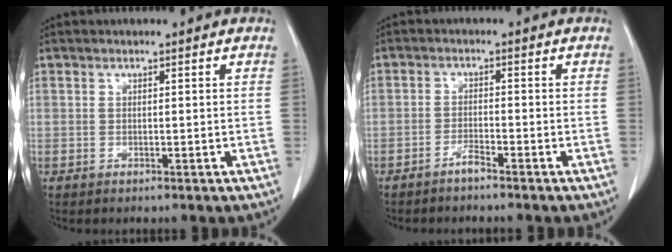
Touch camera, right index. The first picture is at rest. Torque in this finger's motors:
{"motor_torque": [0.05, -0.02, 0.00, 0.00]}